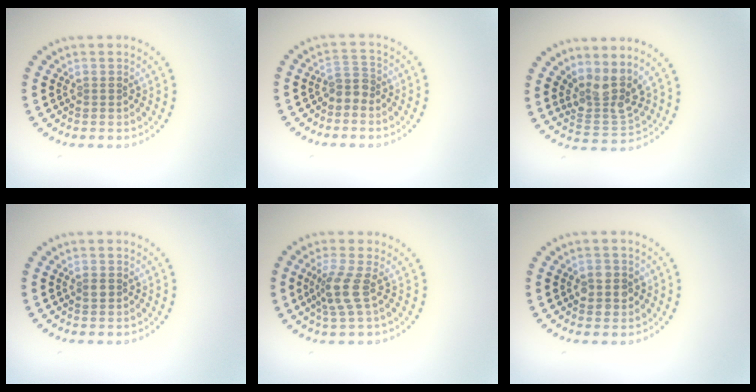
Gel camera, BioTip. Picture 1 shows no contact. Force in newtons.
{"total": 1.8, "press": 1.4, "slide": 1.2}
{"total": 3.5, "press": 2.8, "slide": 2.1}
{"total": 0.9, "press": 0.9, "slide": 0.0}
{"total": 2.7, "press": 2.1, "slide": 1.8}
{"total": 2.2, "press": 2.2, "slide": 0.5}